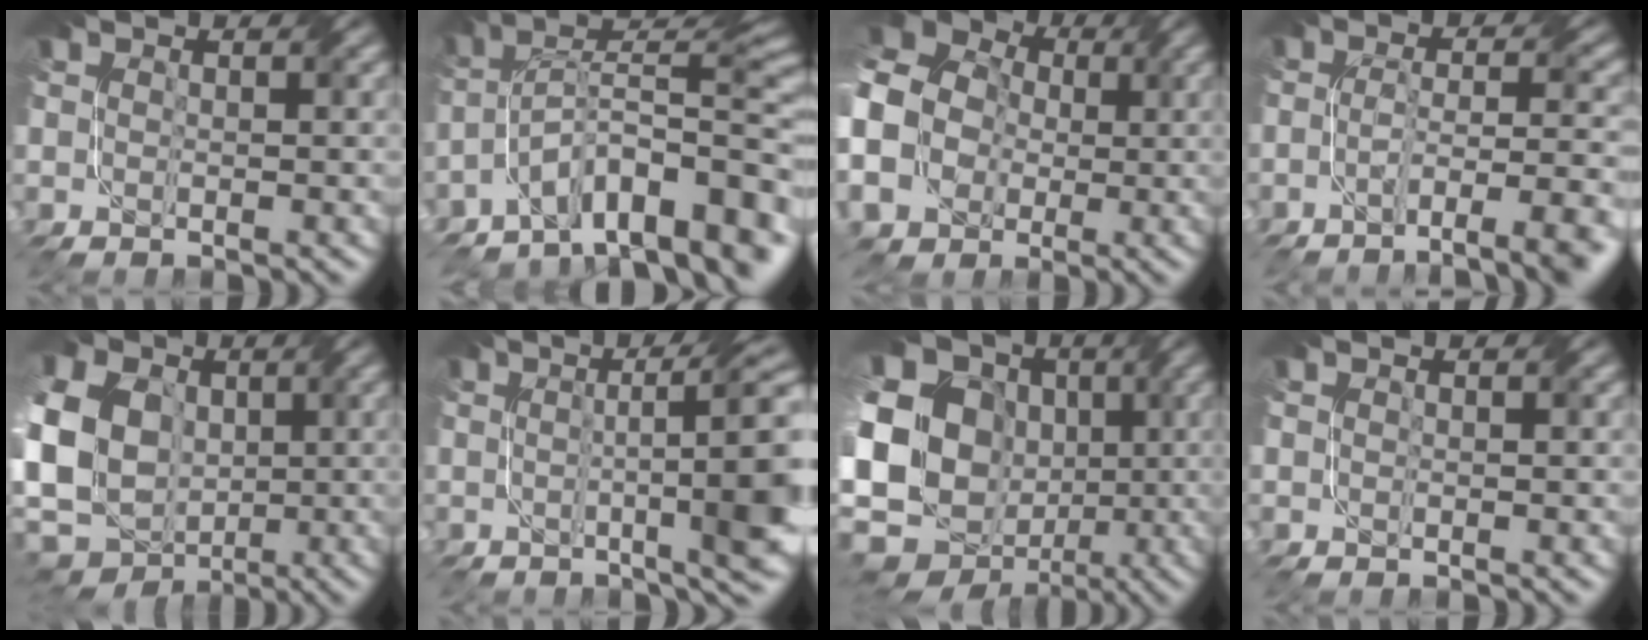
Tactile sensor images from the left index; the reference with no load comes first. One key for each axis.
{"total": 11.5, "fx": -6.5, "fy": 4.1, "fz": 8.5, "tx": -0.132, "ty": 0.027, "tz": -0.109}
{"total": 17.7, "fx": -2.9, "fy": 16.1, "fz": 6.7, "tx": -0.185, "ty": -0.020, "tz": -0.085}
{"total": 6.9, "fx": -3.8, "fy": 1.4, "fz": 5.6, "tx": -0.076, "ty": 0.004, "tz": -0.062}
{"total": 19.3, "fx": 0.5, "fy": 15.7, "fz": 11.2, "tx": -0.259, "ty": 0.001, "tz": -0.035}
{"total": 9.8, "fx": 0.6, "fy": 2.4, "fz": 9.4, "tx": -0.085, "ty": 0.016, "tz": 0.004}
{"total": 21.1, "fx": -1.3, "fy": 17.6, "fz": 11.5, "tx": -0.219, "ty": 0.002, "tz": -0.061}
{"total": 0.0}